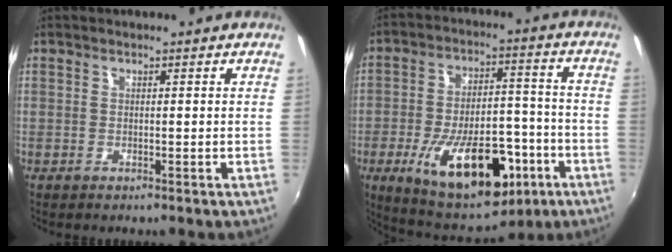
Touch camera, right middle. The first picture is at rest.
{"total": 21.9, "force": [-9.5, 10.8, 16.5], "torque": [-0.291, -0.004, -0.122]}